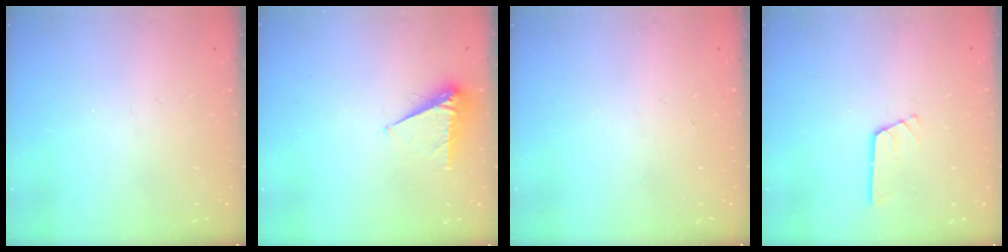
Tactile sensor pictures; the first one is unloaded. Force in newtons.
{"total": 5.7, "press": 5.7, "slide": 0.6}
{"total": 0.0}
{"total": 2.7, "press": 2.7, "slide": 0.3}